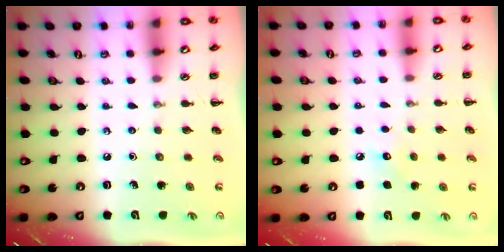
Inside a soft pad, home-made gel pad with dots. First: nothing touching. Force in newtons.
{"total": 5.8, "press": 5.6, "slide": 1.5}